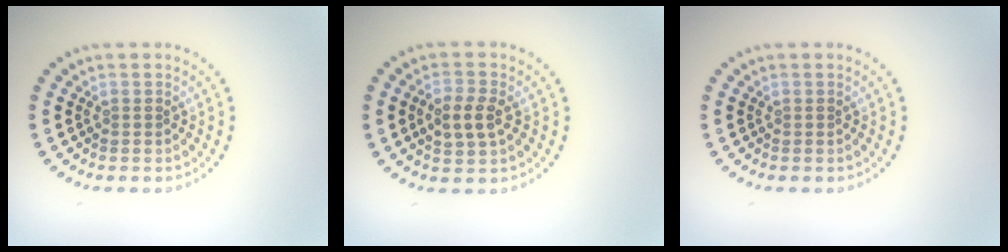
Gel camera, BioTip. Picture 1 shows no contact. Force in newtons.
{"total": 2.8, "press": 2.8, "slide": 0.3}
{"total": 0.0}